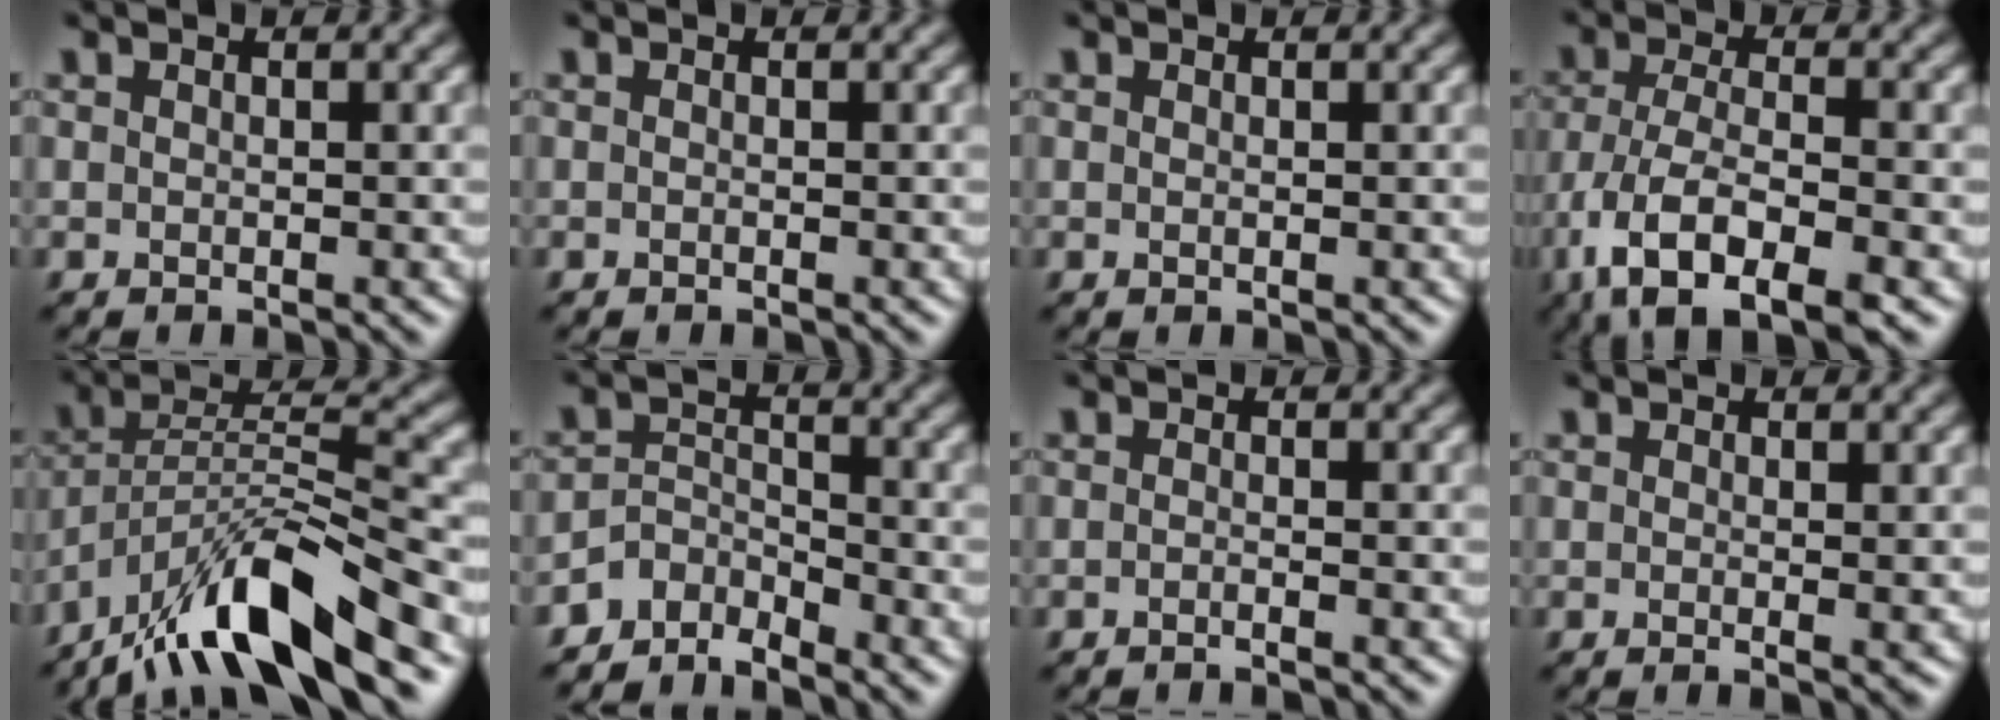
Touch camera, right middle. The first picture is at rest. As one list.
[{"total": 0.0}, {"total": 0.0}, {"total": 8.5, "force": [-4.4, 3.4, 6.4], "torque": [-0.131, -0.012, -0.083]}, {"total": 11.2, "force": [-8.1, 2.5, 7.3], "torque": [-0.127, 0.012, -0.155]}, {"total": 3.3, "force": [-3.0, 1.2, 0.5], "torque": [-0.005, 0.006, -0.065]}, {"total": 1.0, "force": [-0.6, 0.3, 0.8], "torque": [-0.007, -0.005, -0.016]}, {"total": 1.2, "force": [0.1, 0.2, 1.2], "torque": [-0.017, -0.003, 0.001]}]